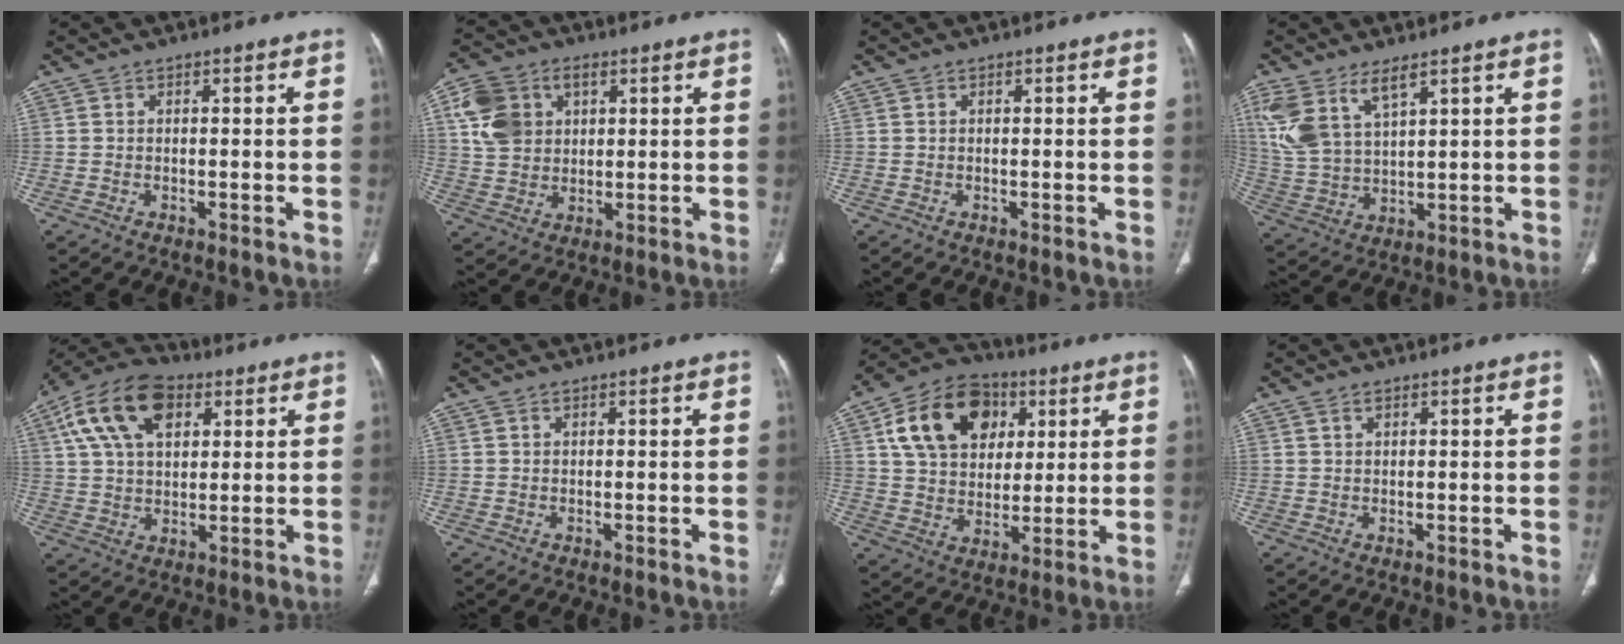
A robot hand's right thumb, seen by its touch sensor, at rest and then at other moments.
{"total": 10.7, "force": [3.5, 8.1, 5.9], "torque": [-0.099, 0.001, 0.067]}
{"total": 0.0}
{"total": 11.0, "force": [6.4, 4.7, 7.6], "torque": [-0.168, -0.016, 0.144]}
{"total": 15.7, "force": [6.2, 9.3, 11.1], "torque": [-0.194, 0.007, 0.107]}
{"total": 0.0}
{"total": 17.8, "force": [6.2, 13.0, 10.4], "torque": [-0.158, 0.000, 0.106]}
{"total": 0.9, "force": [0.6, 0.5, 0.5], "torque": [-0.009, 0.000, 0.012]}